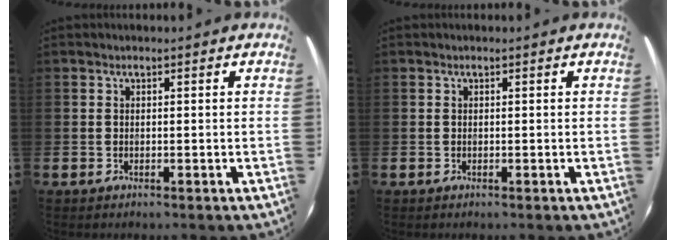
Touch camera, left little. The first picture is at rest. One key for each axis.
{"total": 0.0}